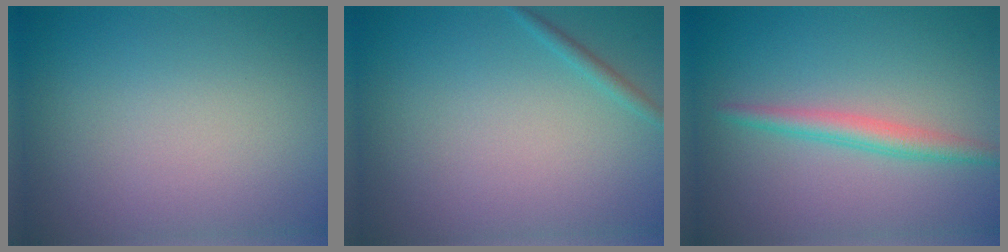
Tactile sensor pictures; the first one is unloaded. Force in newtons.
{"total": 0.9, "press": 0.9, "slide": 0.1}
{"total": 2.3, "press": 2.3, "slide": 0.1}